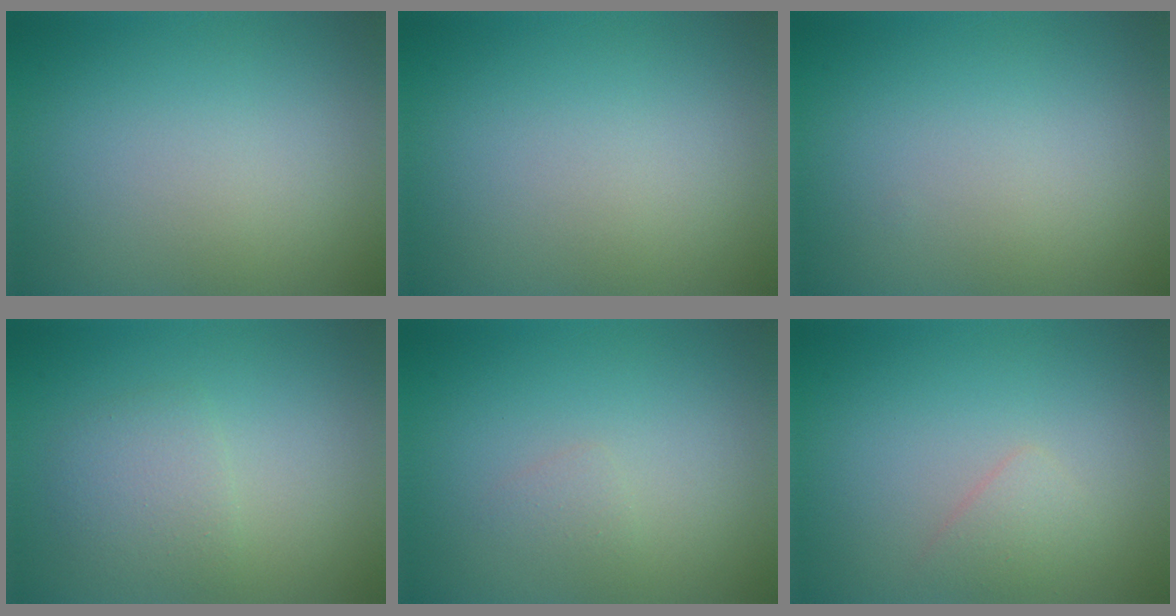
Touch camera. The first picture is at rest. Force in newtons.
{"total": 0.0}
{"total": 0.0}
{"total": 2.3, "press": 2.3, "slide": 0.0}
{"total": 0.7, "press": 0.7, "slide": 0.0}
{"total": 1.3, "press": 1.3, "slide": 0.1}